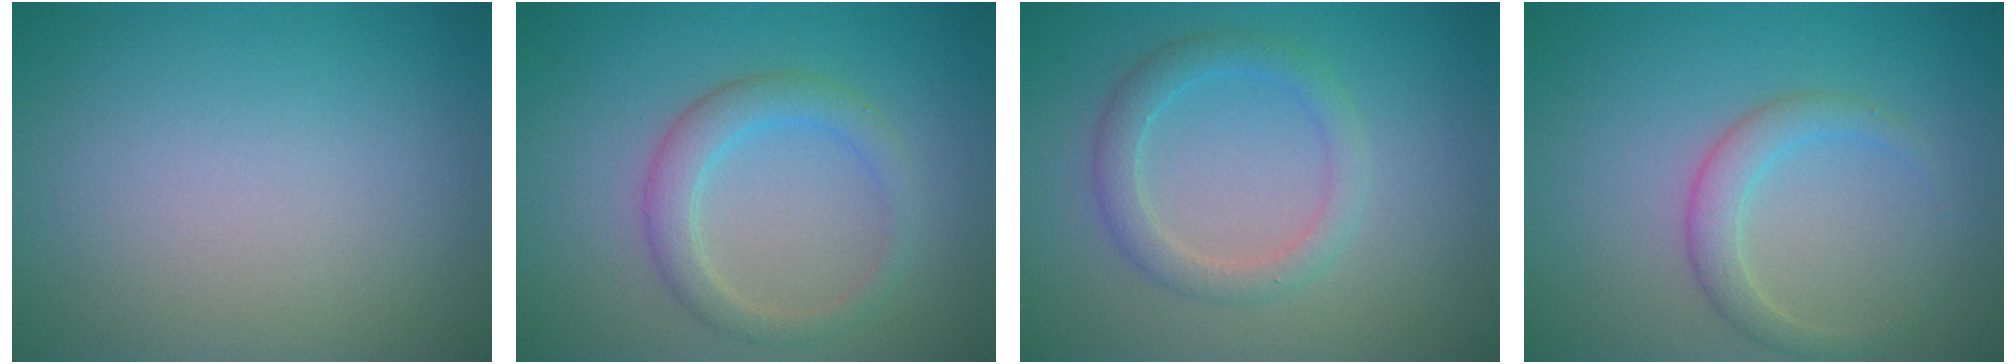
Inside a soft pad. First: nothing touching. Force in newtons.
{"total": 2.9, "press": 2.9, "slide": 0.4}
{"total": 2.6, "press": 2.6, "slide": 0.1}
{"total": 2.3, "press": 2.3, "slide": 0.1}